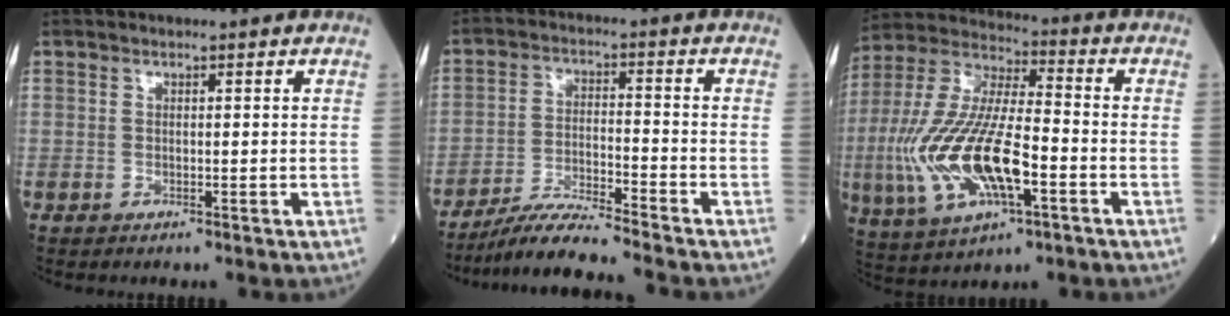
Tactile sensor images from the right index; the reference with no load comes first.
{"total": 8.3, "force": [-7.6, -1.4, 3.0], "torque": [-0.059, -0.019, -0.140]}
{"total": 18.4, "force": [-4.8, 5.5, 16.9], "torque": [-0.373, -0.008, -0.083]}